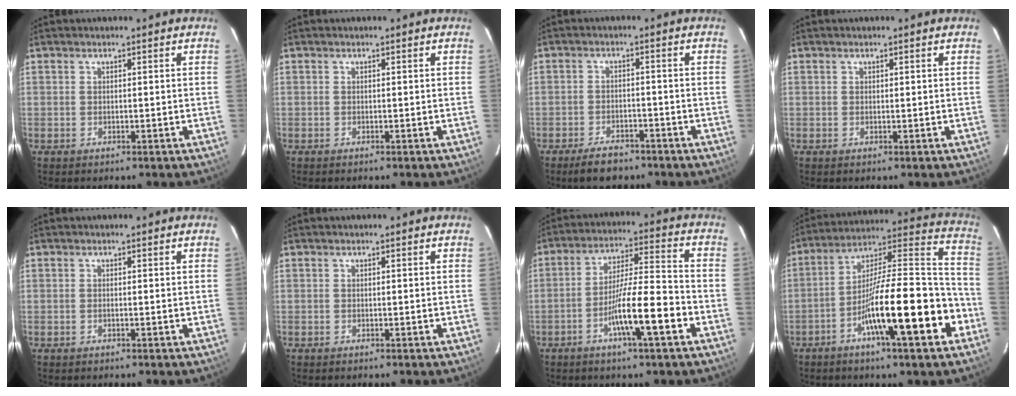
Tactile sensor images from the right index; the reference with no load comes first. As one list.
[{"total": 0.0}, {"total": 5.2, "force": [-4.0, 2.4, 2.4], "torque": [-0.046, -0.001, -0.061]}, {"total": 0.0}, {"total": 0.0}, {"total": 0.0}, {"total": 11.3, "force": [-4.8, 0.6, 10.2], "torque": [-0.178, 0.005, -0.084]}, {"total": 19.5, "force": [-7.8, 2.2, 17.8], "torque": [-0.283, 0.005, -0.125]}]